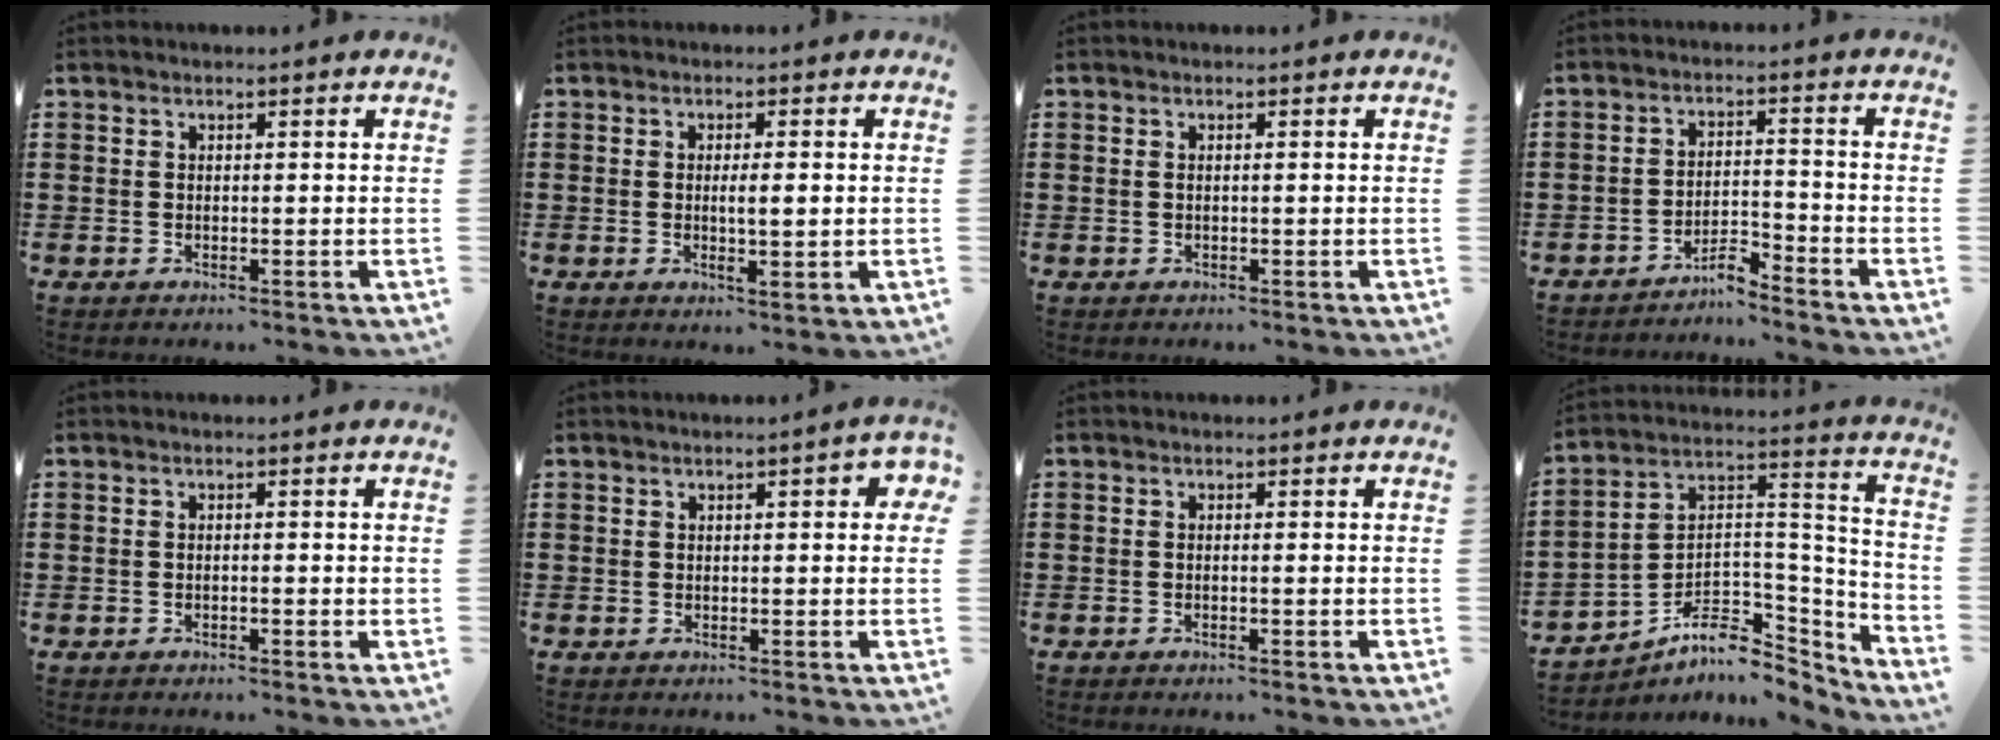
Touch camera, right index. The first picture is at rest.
{"total": 3.1, "force": [0.0, 0.6, 3.0], "torque": [-0.055, 0.000, -0.003]}
{"total": 0.6, "force": [0.0, 0.1, 0.6], "torque": [-0.012, -0.002, 0.001]}
{"total": 3.8, "force": [-3.7, 0.1, 0.9], "torque": [-0.021, 0.004, -0.076]}
{"total": 0.7, "force": [-0.3, 0.1, 0.6], "torque": [-0.012, -0.004, -0.005]}
{"total": 2.2, "force": [0.5, 0.6, 2.1], "torque": [-0.033, 0.003, 0.004]}
{"total": 0.6, "force": [-0.2, -0.1, 0.5], "torque": [-0.008, -0.003, -0.004]}
{"total": 7.4, "force": [-5.2, 4.4, 2.7], "torque": [-0.059, -0.006, -0.096]}